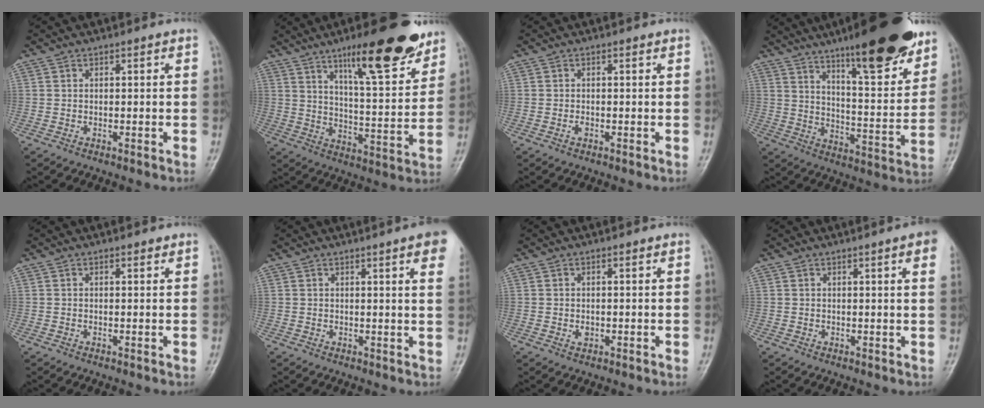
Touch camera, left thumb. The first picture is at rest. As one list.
[{"total": 18.6, "force": [12.1, 4.4, 13.3], "torque": [-0.163, -0.066, 0.189]}, {"total": 0.7, "force": [-0.2, 0.4, 0.5], "torque": [-0.009, -0.001, -0.004]}, {"total": 21.9, "force": [14.8, 4.8, 15.4], "torque": [-0.194, -0.071, 0.228]}, {"total": 0.7, "force": [0.6, 0.3, 0.3], "torque": [-0.007, -0.004, 0.007]}, {"total": 8.1, "force": [4.6, 0.8, 6.6], "torque": [-0.066, -0.006, 0.044]}, {"total": 1.1, "force": [0.1, 0.8, 0.7], "torque": [-0.009, -0.001, 0.003]}, {"total": 5.1, "force": [2.7, 0.3, 4.4], "torque": [-0.043, 0.000, 0.027]}]